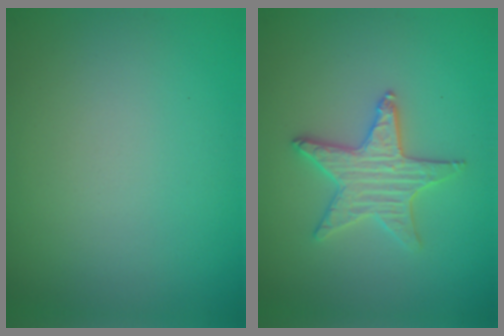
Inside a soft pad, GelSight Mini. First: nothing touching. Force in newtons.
{"total": 3.1, "press": 3.1, "slide": 0.4}